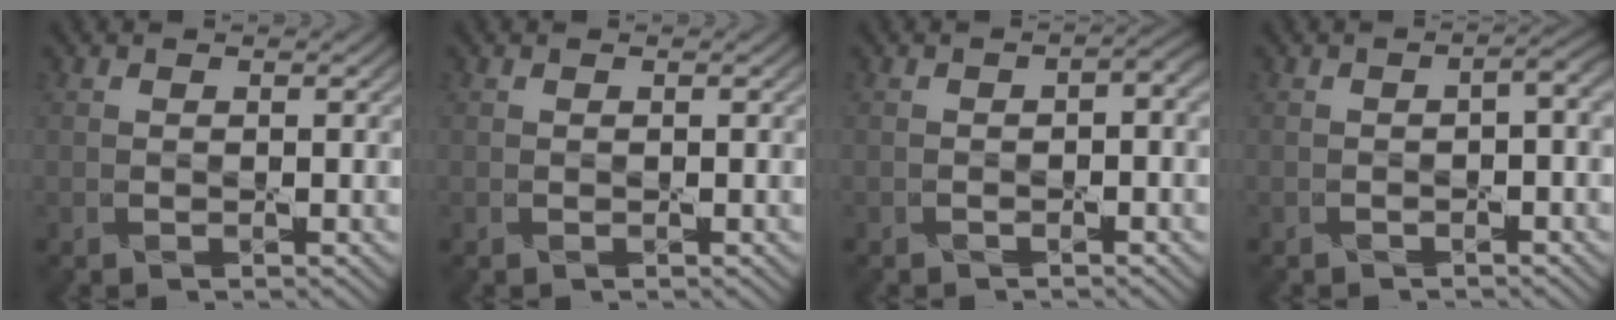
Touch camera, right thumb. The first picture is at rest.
{"total": 0.0}
{"total": 2.6, "force": [-0.5, 0.8, 2.4], "torque": [-0.040, -0.005, -0.006]}
{"total": 2.3, "force": [-0.5, 0.6, 2.2], "torque": [-0.036, -0.002, -0.008]}